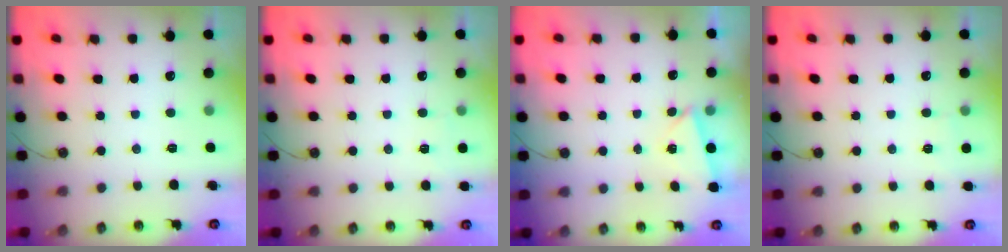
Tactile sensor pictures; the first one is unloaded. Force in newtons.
{"total": 3.5, "press": 2.7, "slide": 2.3}
{"total": 3.0, "press": 2.4, "slide": 1.7}
{"total": 2.2, "press": 2.1, "slide": 0.3}